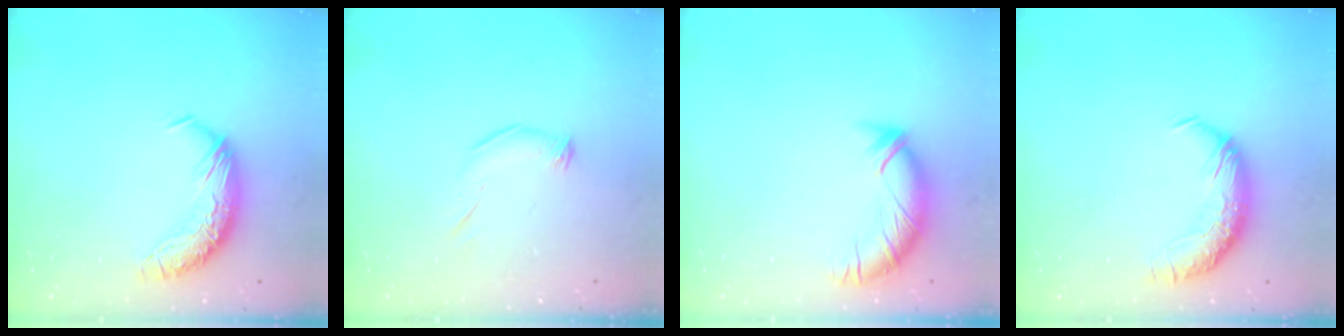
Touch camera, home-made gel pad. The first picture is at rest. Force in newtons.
{"total": 4.8, "press": 4.8, "slide": 0.6}
{"total": 3.5, "press": 3.2, "slide": 1.3}
{"total": 1.7, "press": 0.6, "slide": 1.6}